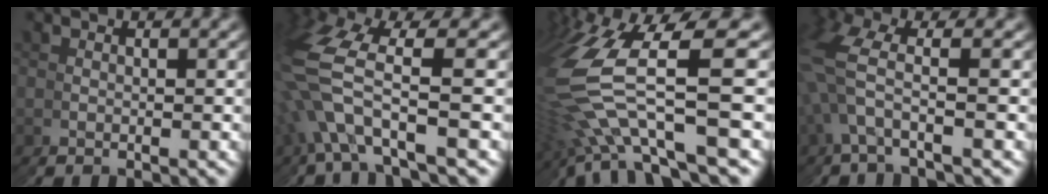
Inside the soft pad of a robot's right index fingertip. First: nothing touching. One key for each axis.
{"total": 3.1, "fx": 1.8, "fy": 1.4, "fz": 2.1, "tx": -0.078, "ty": 0.019, "tz": 0.022}
{"total": 5.3, "fx": 1.9, "fy": 3.1, "fz": 3.9, "tx": -0.119, "ty": 0.014, "tz": 0.015}
{"total": 2.8, "fx": 1.6, "fy": 1.4, "fz": 1.8, "tx": -0.070, "ty": 0.012, "tz": 0.028}